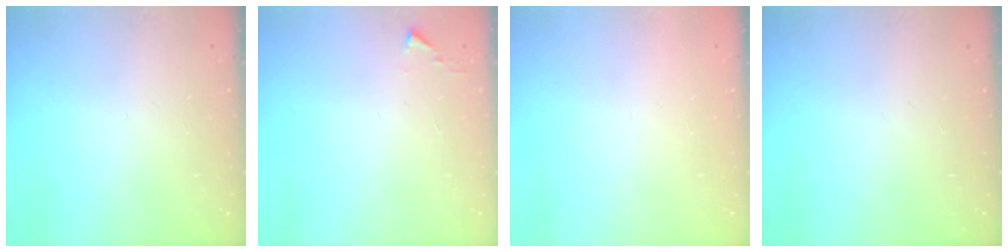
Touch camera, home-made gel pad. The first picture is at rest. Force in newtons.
{"total": 1.1, "press": 1.1, "slide": 0.1}
{"total": 1.5, "press": 1.5, "slide": 0.1}
{"total": 0.0}